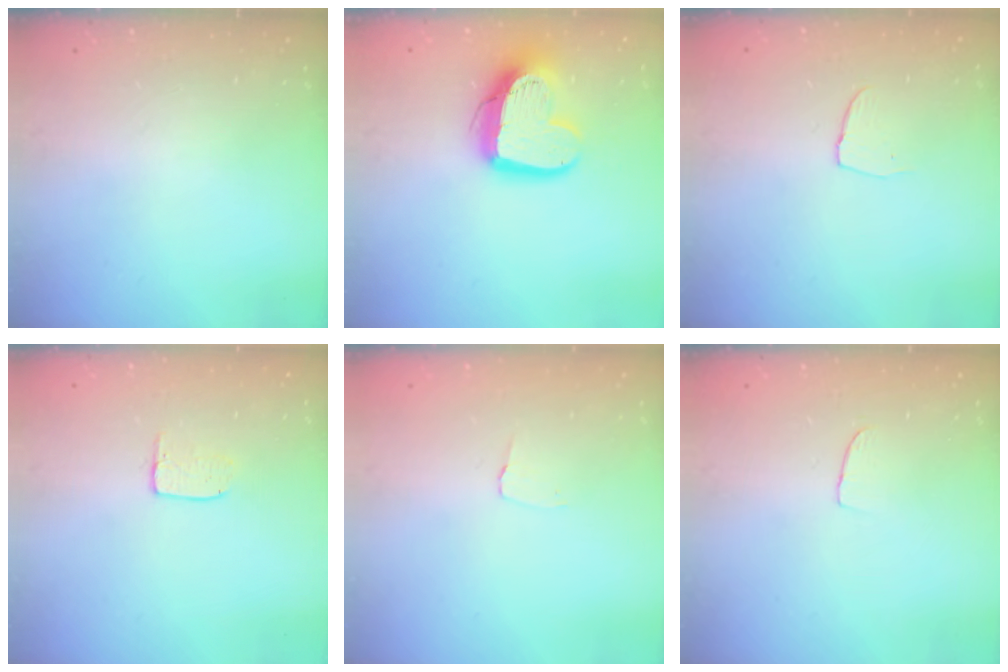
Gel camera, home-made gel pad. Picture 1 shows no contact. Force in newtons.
{"total": 15.6, "press": 15.5, "slide": 1.6}
{"total": 3.6, "press": 3.6, "slide": 0.3}
{"total": 5.2, "press": 5.2, "slide": 0.4}
{"total": 2.6, "press": 2.6, "slide": 0.2}
{"total": 2.5, "press": 2.5, "slide": 0.1}